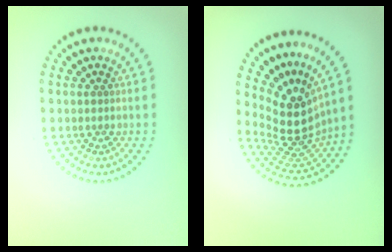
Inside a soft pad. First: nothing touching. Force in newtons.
{"total": 5.1, "press": 3.6, "slide": 3.5}